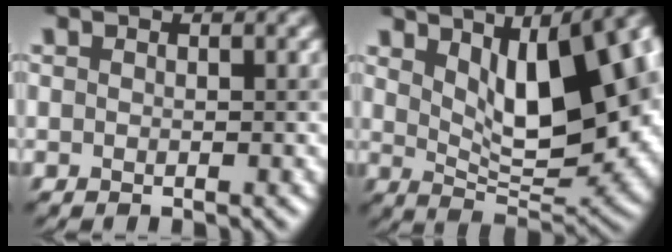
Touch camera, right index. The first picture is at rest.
{"total": 12.3, "force": [3.9, 4.7, 10.6], "torque": [-0.130, 0.009, 0.069]}